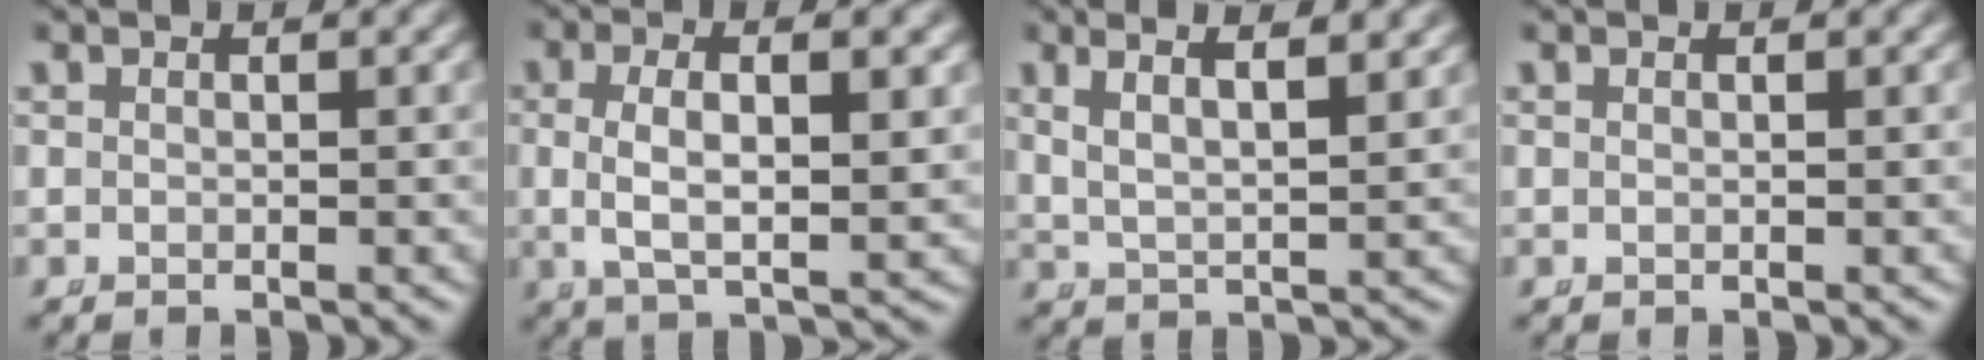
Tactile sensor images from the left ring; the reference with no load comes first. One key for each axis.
{"total": 5.3, "fx": 0.6, "fy": 2.1, "fz": 4.8, "tx": -0.100, "ty": -0.008, "tz": 0.021}
{"total": 5.3, "fx": 2.6, "fy": 2.6, "fz": 3.9, "tx": -0.064, "ty": 0.008, "tz": 0.042}
{"total": 0.0}